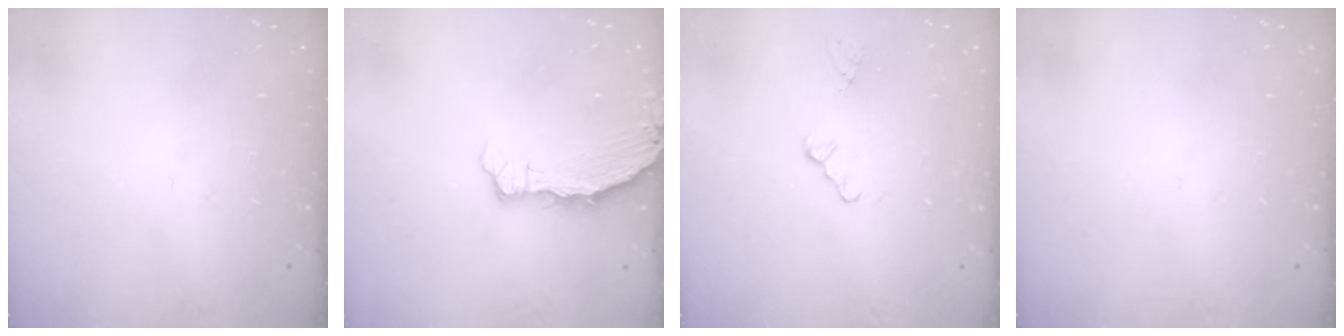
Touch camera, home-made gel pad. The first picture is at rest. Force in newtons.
{"total": 2.6, "press": 2.5, "slide": 0.3}
{"total": 0.0}
{"total": 0.0}